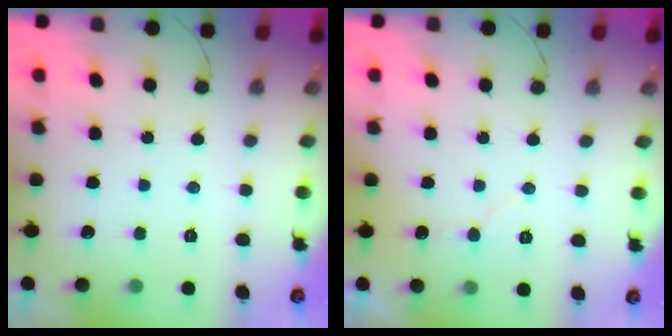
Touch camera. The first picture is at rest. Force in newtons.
{"total": 5.3, "press": 5.3, "slide": 0.5}